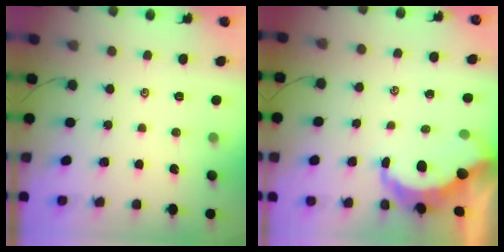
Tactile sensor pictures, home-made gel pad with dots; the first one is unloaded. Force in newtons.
{"total": 6.4, "press": 6.3, "slide": 0.9}